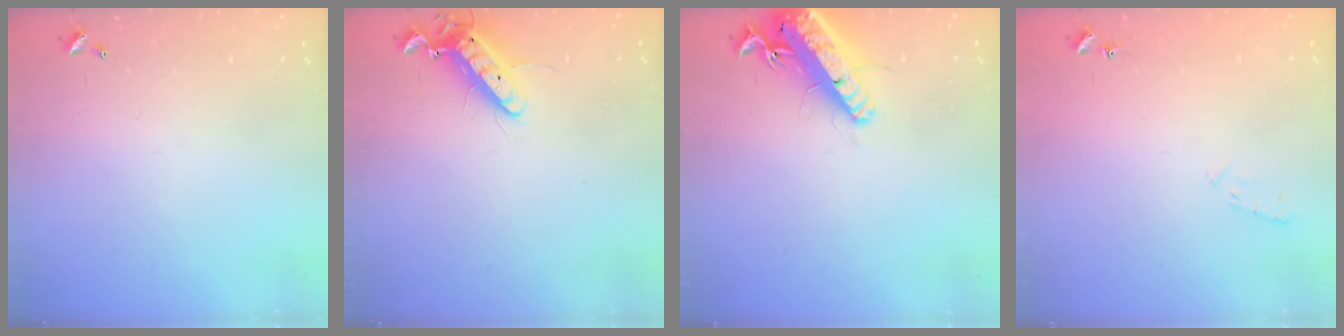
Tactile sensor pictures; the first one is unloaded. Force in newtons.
{"total": 11.6, "press": 11.4, "slide": 2.2}
{"total": 17.1, "press": 16.8, "slide": 3.4}
{"total": 5.3, "press": 5.2, "slide": 0.9}